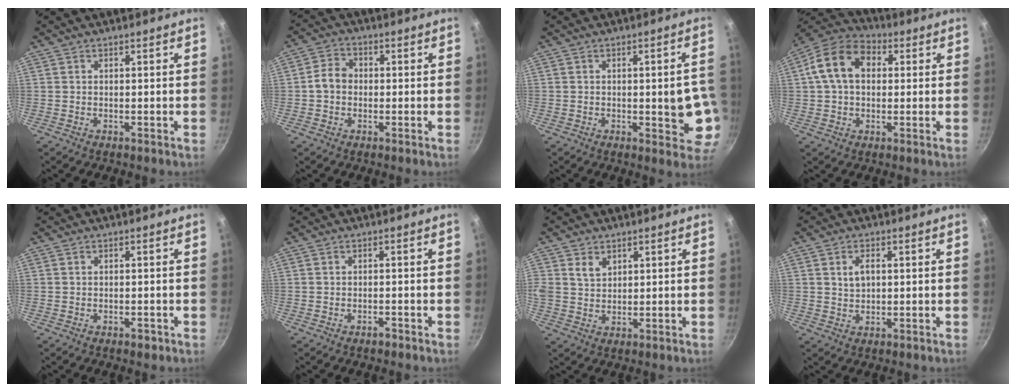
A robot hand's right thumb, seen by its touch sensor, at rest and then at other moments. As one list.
[{"total": 4.8, "force": [-0.4, 3.9, 2.6], "torque": [-0.030, 0.016, -0.017]}, {"total": 8.8, "force": [-0.9, 3.5, 8.0], "torque": [-0.071, 0.006, -0.008]}, {"total": 12.5, "force": [2.3, 9.0, 8.4], "torque": [-0.123, 0.025, 0.020]}, {"total": 1.5, "force": [-0.7, 0.9, 0.9], "torque": [-0.010, 0.010, -0.007]}, {"total": 1.2, "force": [-0.9, 0.6, 0.6], "torque": [-0.008, 0.012, -0.012]}, {"total": 4.2, "force": [2.0, 3.0, 2.1], "torque": [-0.028, -0.006, 0.040]}, {"total": 3.5, "force": [0.8, 2.3, 2.6], "torque": [-0.035, 0.002, 0.017]}]